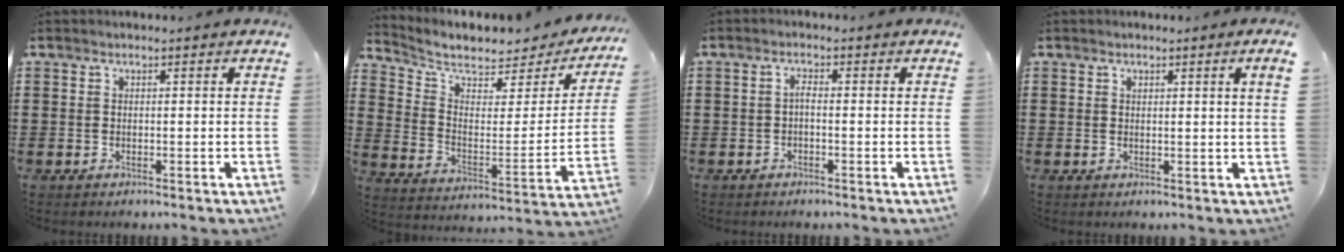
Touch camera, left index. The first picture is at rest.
{"total": 5.4, "force": [4.6, 1.6, 2.4], "torque": [-0.074, -0.036, 0.076]}
{"total": 1.4, "force": [-0.5, 0.3, 1.3], "torque": [-0.026, 0.001, -0.010]}
{"total": 1.3, "force": [0.8, -0.4, 1.0], "torque": [-0.018, -0.005, 0.013]}